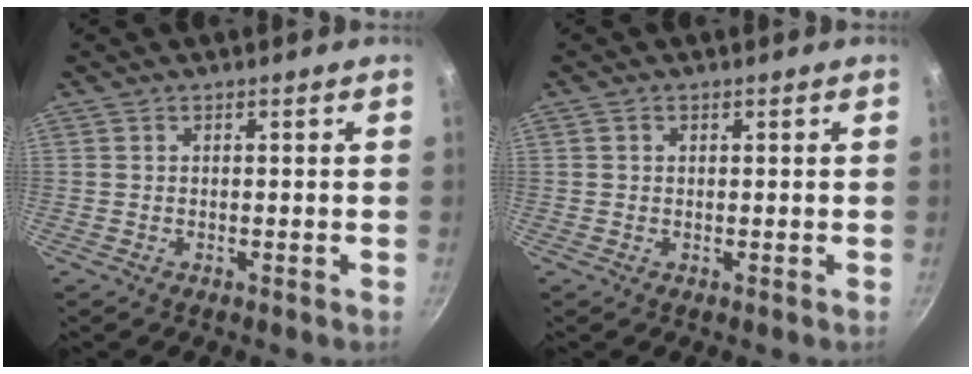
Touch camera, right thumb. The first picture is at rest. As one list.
[{"total": 0.6, "force": [0.2, 0.5, 0.3], "torque": [-0.003, 0.003, 0.002]}]